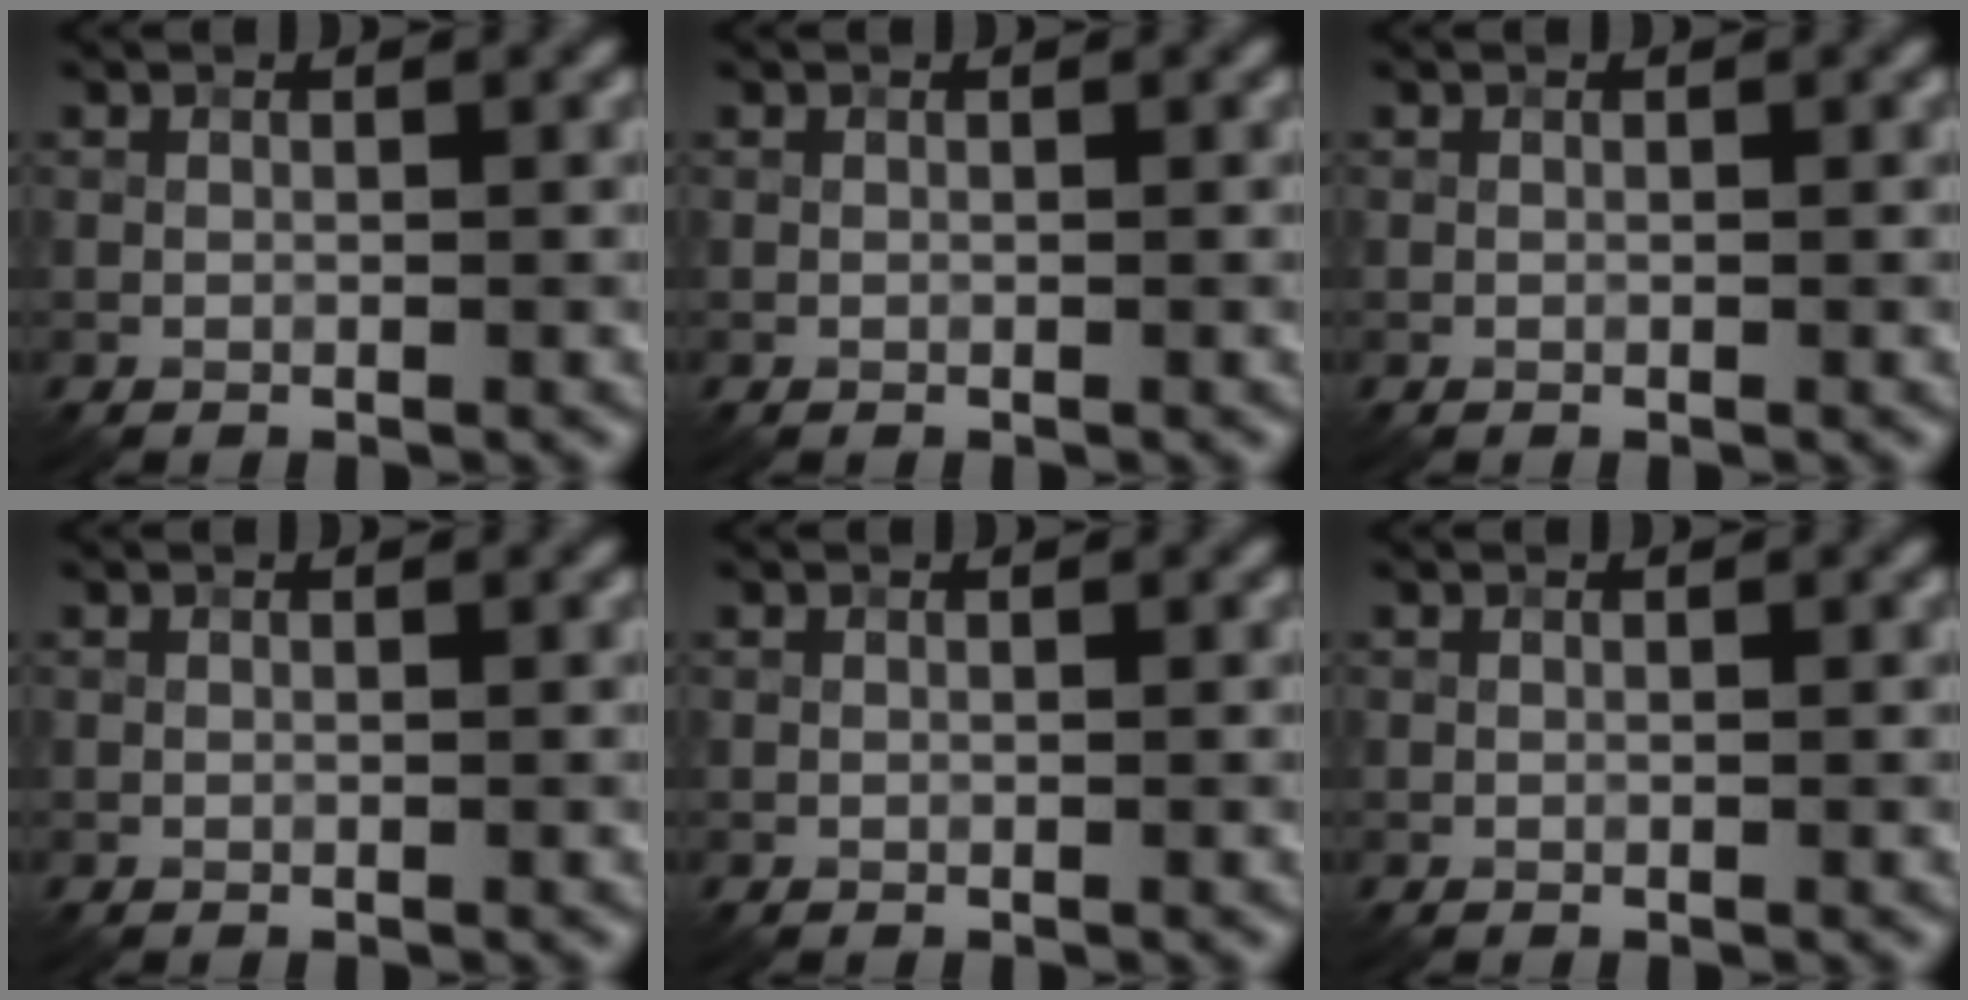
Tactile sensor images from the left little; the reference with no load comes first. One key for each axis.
{"total": 0.0}
{"total": 0.0}
{"total": 0.0}
{"total": 0.0}
{"total": 0.0}